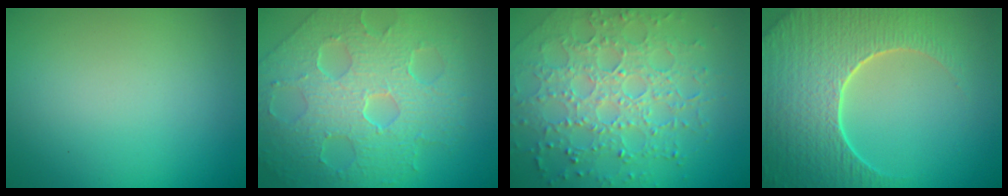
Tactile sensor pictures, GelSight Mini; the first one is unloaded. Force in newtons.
{"total": 8.8, "press": 6.1, "slide": 6.3}
{"total": 7.6, "press": 5.4, "slide": 5.3}
{"total": 9.1, "press": 6.5, "slide": 6.3}